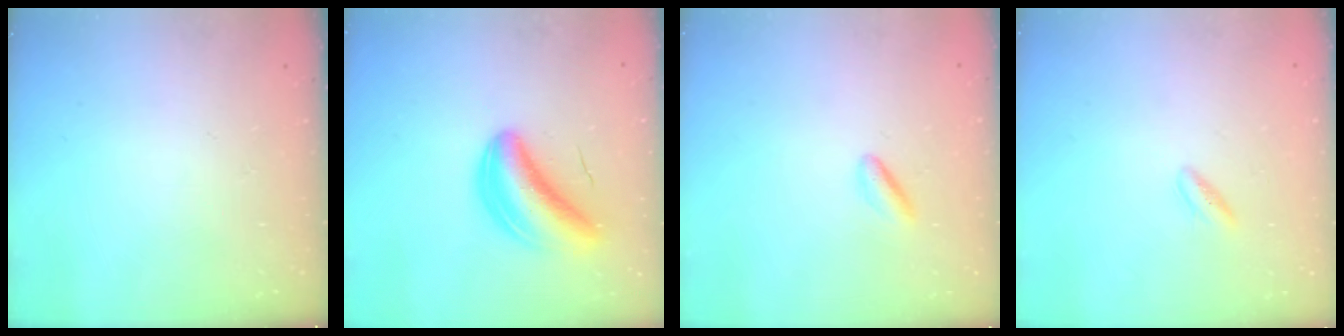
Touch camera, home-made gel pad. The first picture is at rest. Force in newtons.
{"total": 7.9, "press": 7.5, "slide": 2.5}
{"total": 2.7, "press": 2.6, "slide": 0.7}
{"total": 1.8, "press": 1.5, "slide": 1.0}